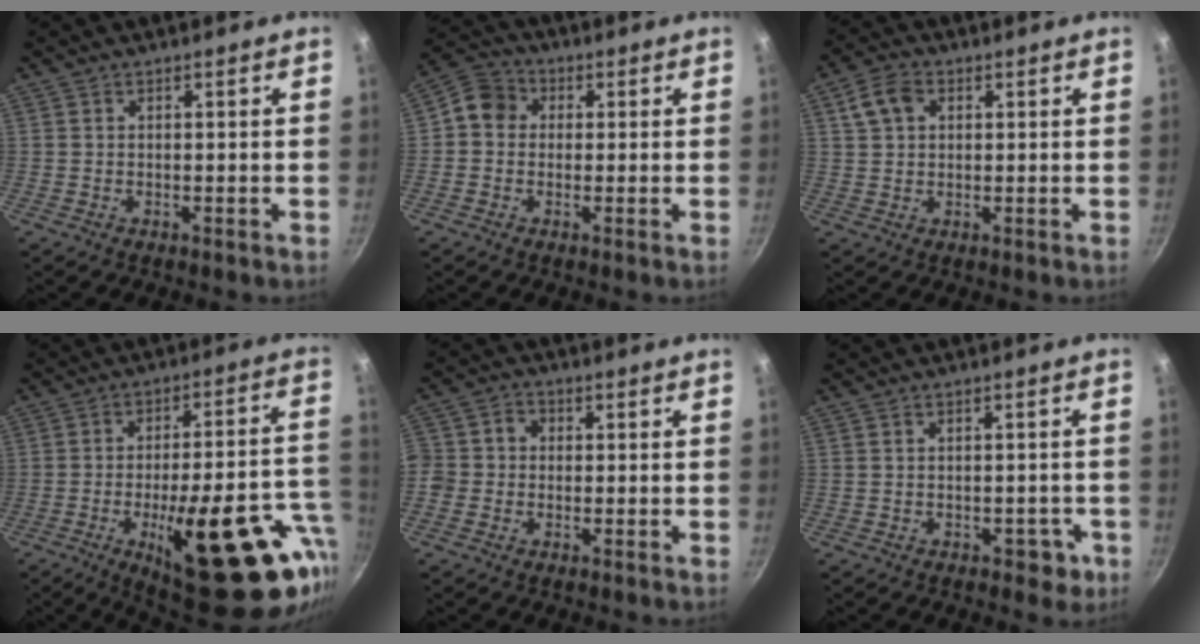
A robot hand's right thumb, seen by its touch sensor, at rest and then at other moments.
{"total": 6.4, "force": [0.4, 5.7, 2.8], "torque": [-0.024, 0.014, -0.015]}
{"total": 5.9, "force": [2.0, 4.2, 3.6], "torque": [-0.058, 0.007, 0.032]}
{"total": 28.3, "force": [-9.8, 10.1, 24.6], "torque": [-0.291, 0.017, -0.126]}
{"total": 5.6, "force": [-1.0, 5.1, 2.1], "torque": [-0.018, 0.015, -0.036]}
{"total": 3.6, "force": [-1.5, 2.4, 2.2], "torque": [-0.001, 0.017, -0.006]}